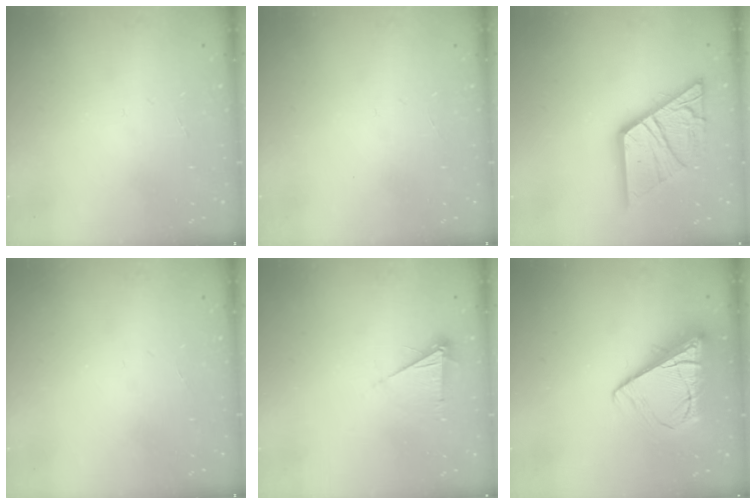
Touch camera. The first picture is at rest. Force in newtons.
{"total": 0.0}
{"total": 21.8, "press": 21.7, "slide": 2.4}
{"total": 0.0}
{"total": 3.4, "press": 3.3, "slide": 0.5}
{"total": 11.7, "press": 11.6, "slide": 1.5}